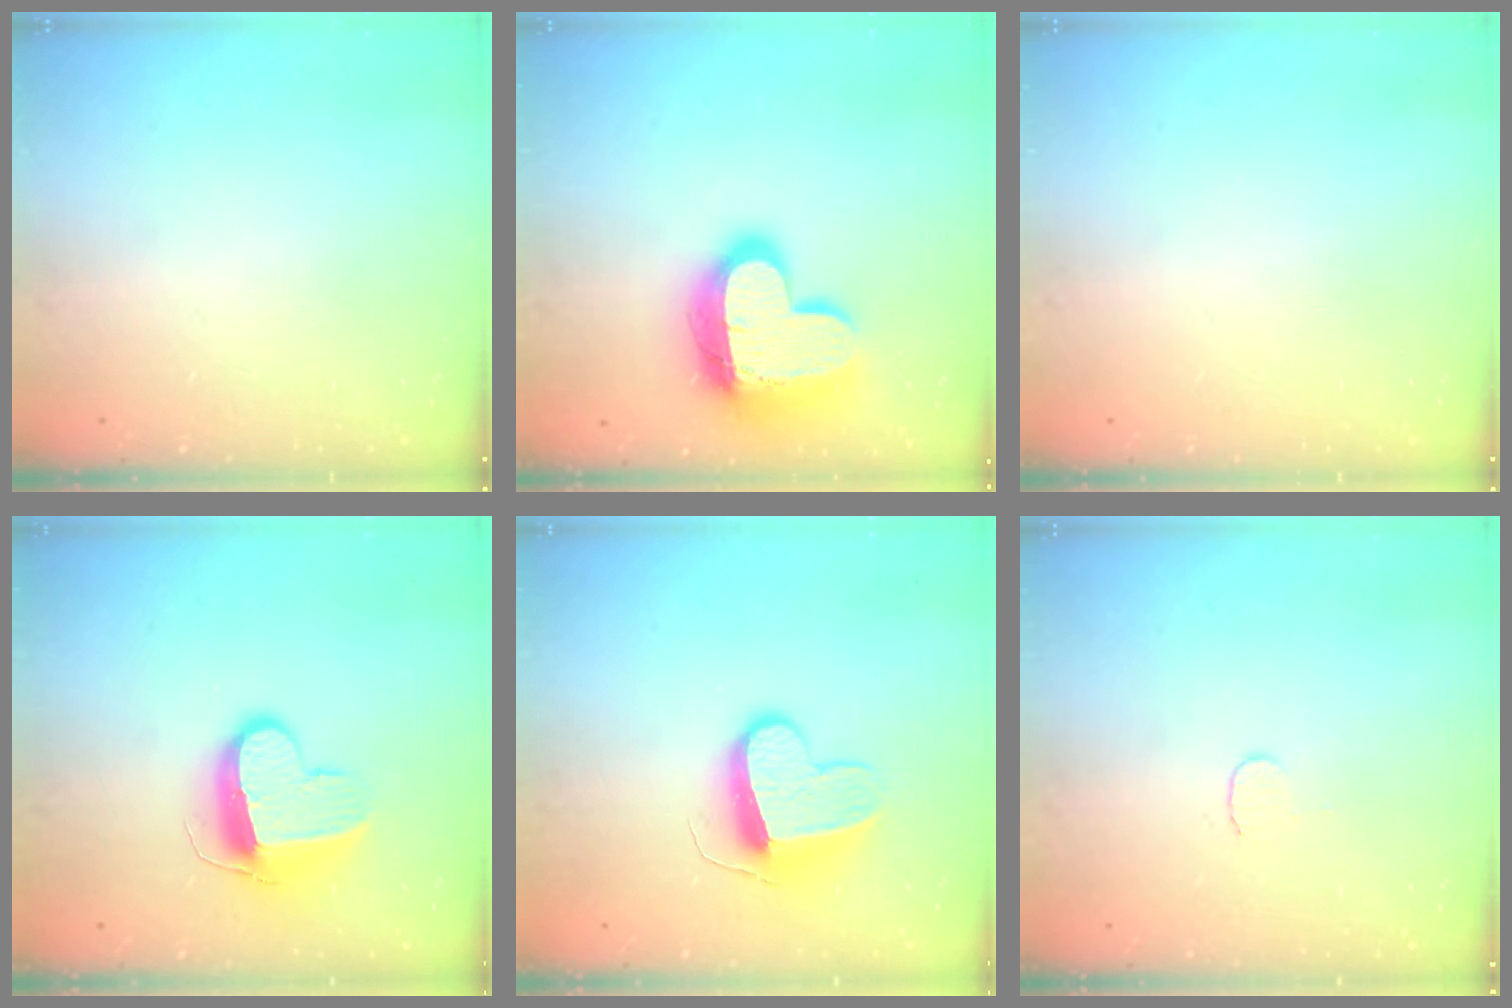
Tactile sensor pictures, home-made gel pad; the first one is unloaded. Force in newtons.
{"total": 19.1, "press": 19.0, "slide": 1.5}
{"total": 0.0}
{"total": 11.3, "press": 11.3, "slide": 1.1}
{"total": 9.9, "press": 9.9, "slide": 0.0}
{"total": 3.5, "press": 3.5, "slide": 0.3}